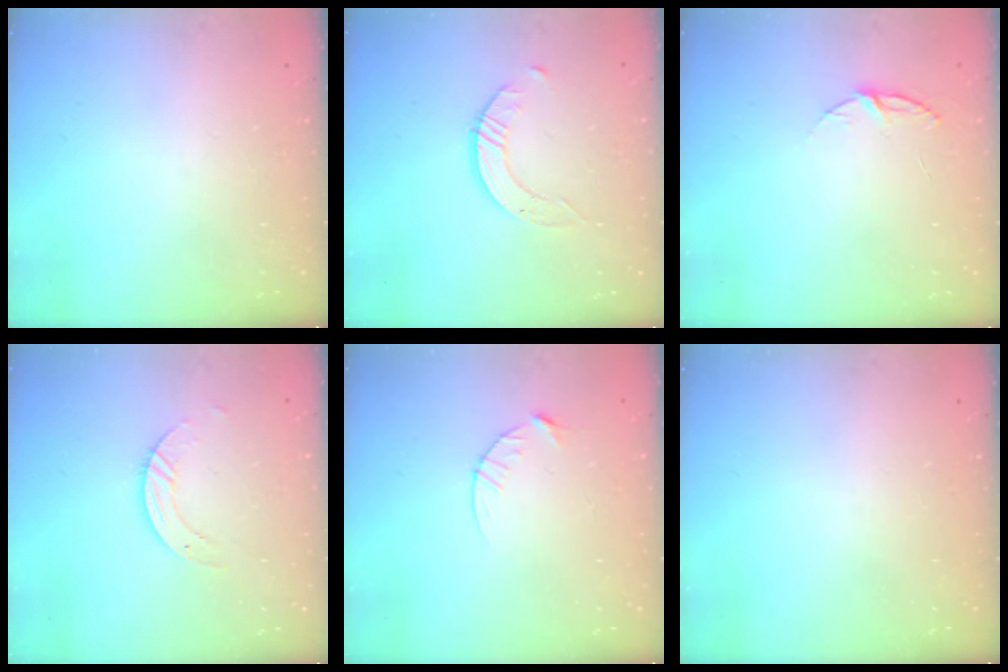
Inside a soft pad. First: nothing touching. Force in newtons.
{"total": 1.6, "press": 1.6, "slide": 0.2}
{"total": 5.9, "press": 5.8, "slide": 0.6}
{"total": 3.9, "press": 3.9, "slide": 0.1}
{"total": 4.1, "press": 4.1, "slide": 0.5}
{"total": 0.0}